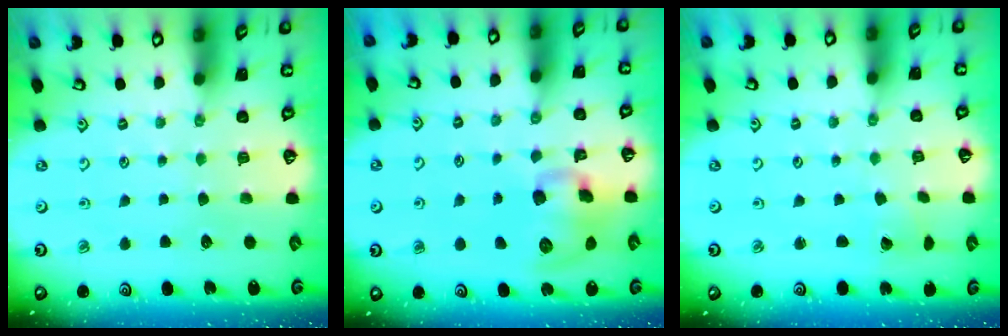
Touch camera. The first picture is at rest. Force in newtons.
{"total": 12.0, "press": 11.8, "slide": 1.9}
{"total": 2.1, "press": 2.1, "slide": 0.2}